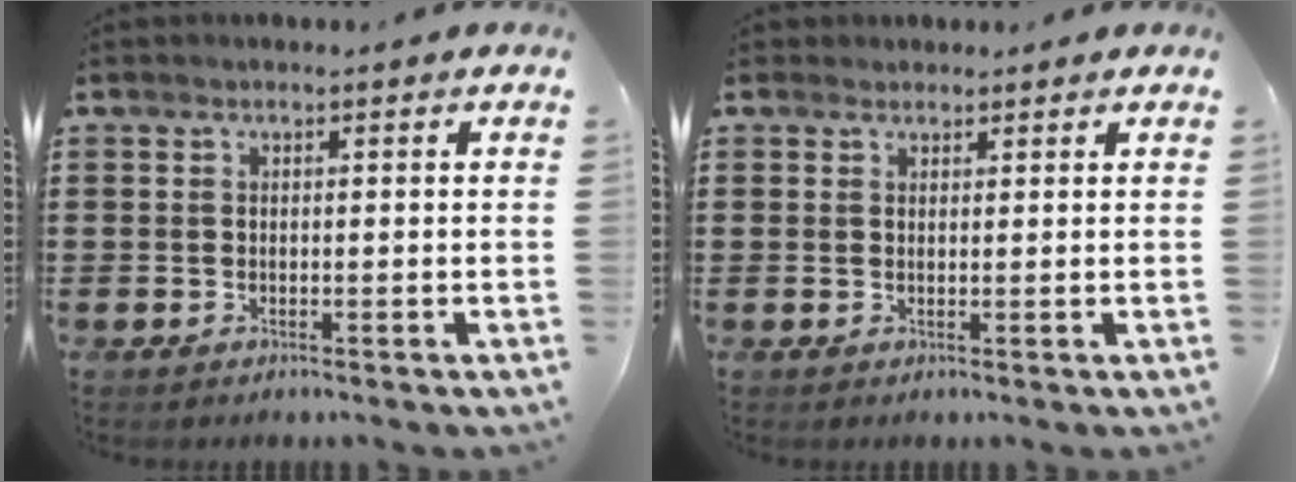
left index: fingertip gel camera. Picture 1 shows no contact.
{"total": 1.3, "force": [1.2, 0.5, 0.0], "torque": [-0.003, 0.004, 0.024]}